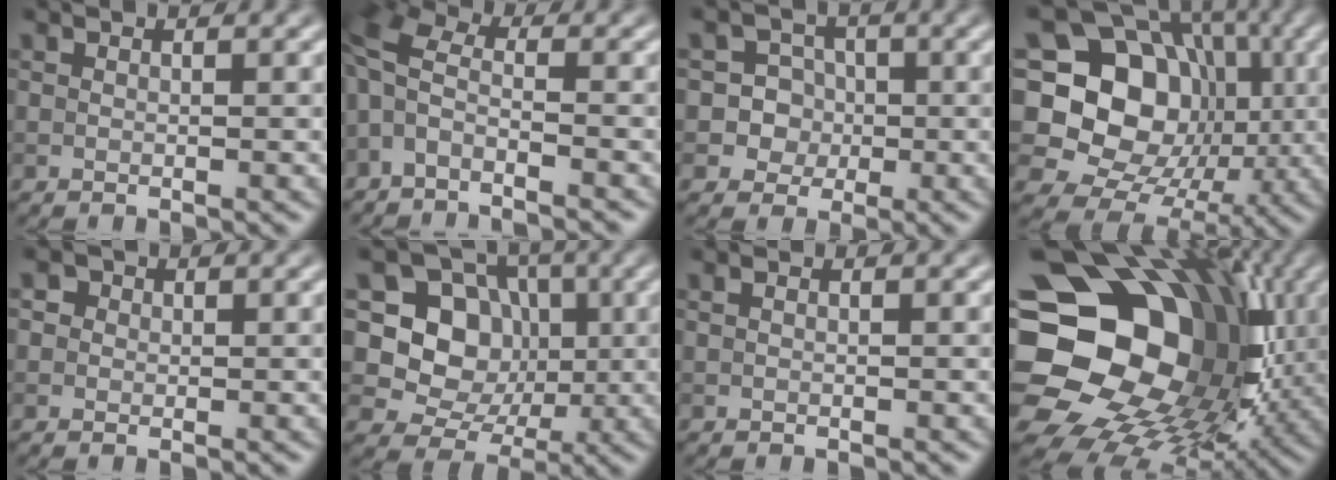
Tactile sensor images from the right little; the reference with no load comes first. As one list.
[{"total": 4.7, "force": [-2.7, 1.9, 3.3], "torque": [-0.073, 0.006, -0.059]}, {"total": 5.5, "force": [-0.7, 5.3, 1.6], "torque": [-0.009, 0.035, -0.024]}, {"total": 16.1, "force": [1.0, 13.9, 8.0], "torque": [-0.152, 0.028, 0.004]}, {"total": 2.1, "force": [0.9, 1.6, 0.9], "torque": [-0.019, 0.005, 0.009]}, {"total": 7.7, "force": [0.4, 6.6, 4.0], "torque": [-0.057, -0.004, -0.009]}, {"total": 0.0}, {"total": 21.1, "force": [0.3, 17.6, 11.7], "torque": [-0.209, -0.010, 0.001]}]